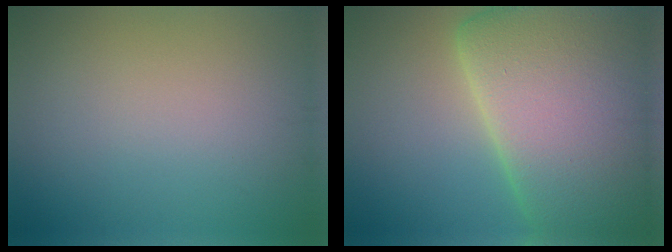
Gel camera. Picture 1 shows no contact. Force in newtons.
{"total": 18.5, "press": 18.5, "slide": 1.0}